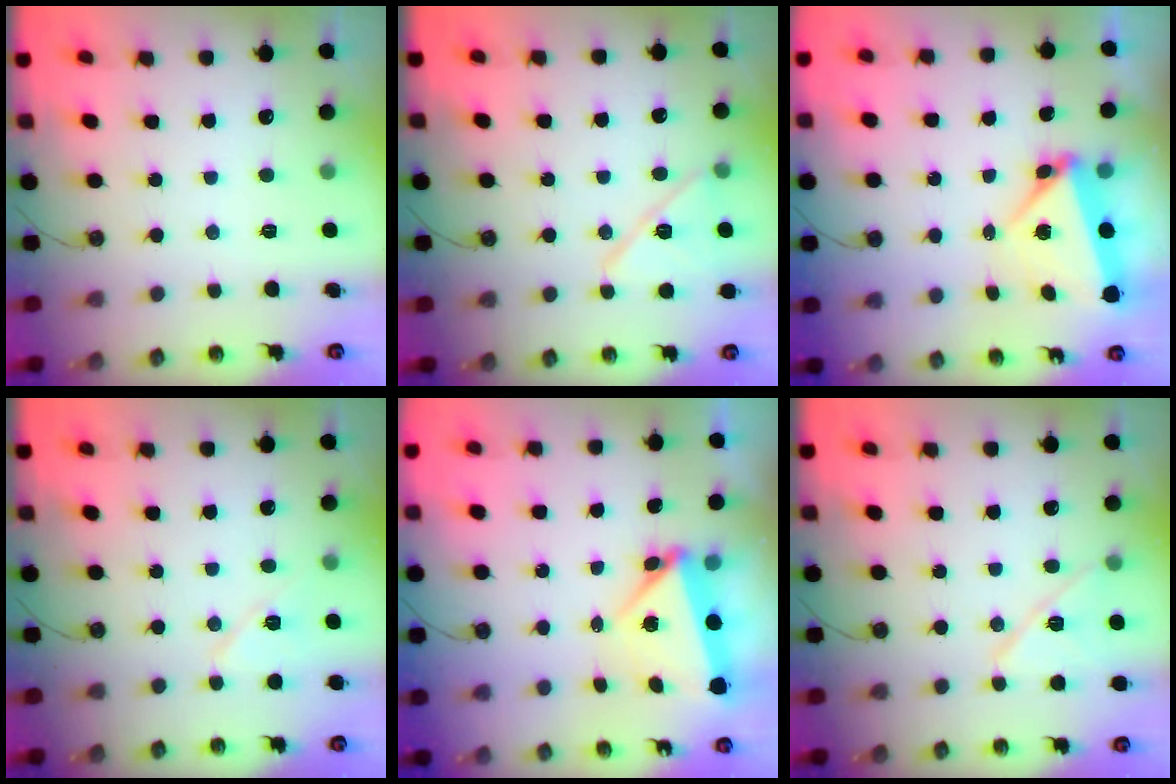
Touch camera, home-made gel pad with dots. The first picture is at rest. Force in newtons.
{"total": 11.9, "press": 11.9, "slide": 0.6}
{"total": 5.9, "press": 5.9, "slide": 0.7}
{"total": 8.2, "press": 7.7, "slide": 2.8}
{"total": 5.6, "press": 5.6, "slide": 0.4}
{"total": 11.6, "press": 11.6, "slide": 0.7}